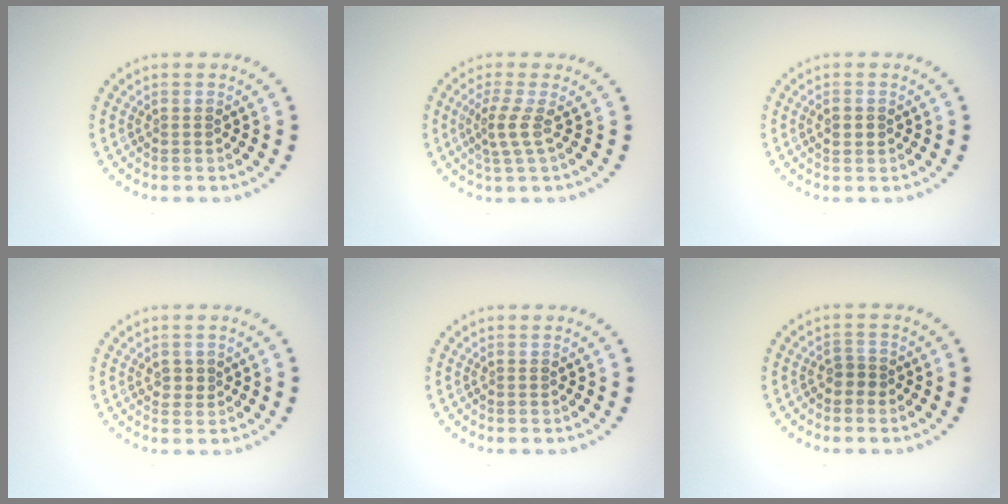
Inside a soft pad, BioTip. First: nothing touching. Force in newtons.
{"total": 2.2, "press": 1.5, "slide": 1.6}
{"total": 1.4, "press": 1.4, "slide": 0.1}
{"total": 1.2, "press": 1.2, "slide": 0.3}
{"total": 0.0}
{"total": 1.3, "press": 1.1, "slide": 0.8}